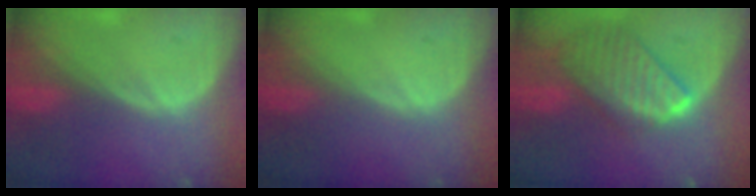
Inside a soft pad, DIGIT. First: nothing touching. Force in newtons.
{"total": 0.0}
{"total": 9.7, "press": 8.4, "slide": 4.9}